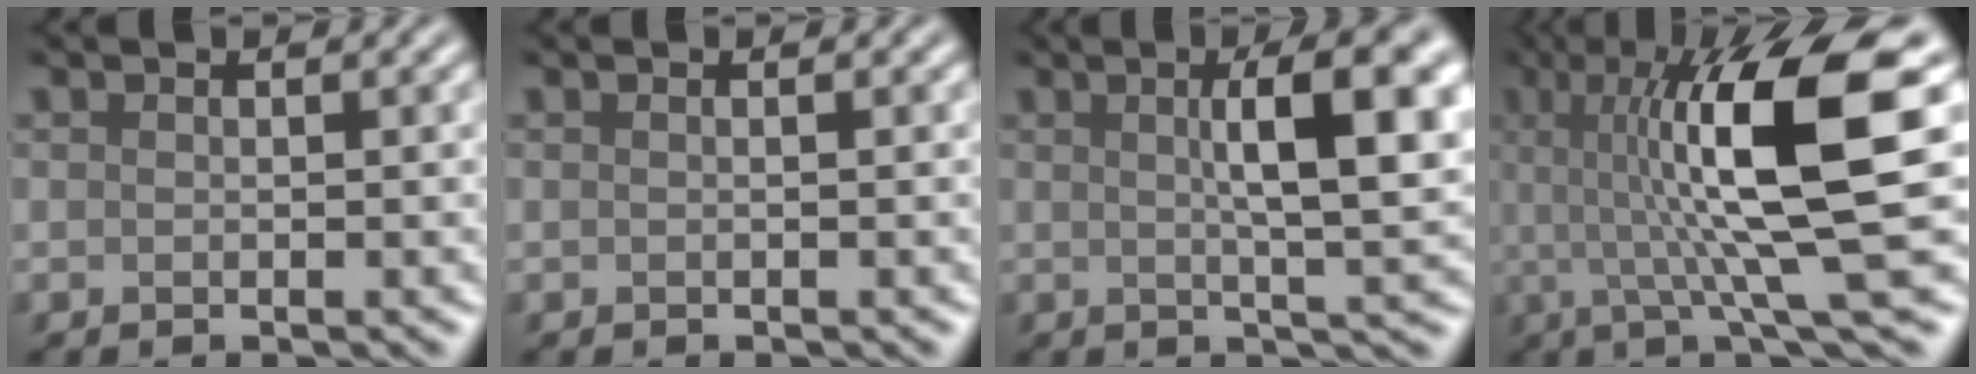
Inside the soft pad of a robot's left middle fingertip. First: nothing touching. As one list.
[{"total": 1.0, "force": [0.2, 0.5, 0.8], "torque": [0.000, -0.004, -0.010]}, {"total": 8.2, "force": [1.8, 1.7, 7.8], "torque": [-0.094, 0.013, 0.031]}, {"total": 12.0, "force": [1.8, 2.5, 11.6], "torque": [-0.182, 0.007, 0.040]}]